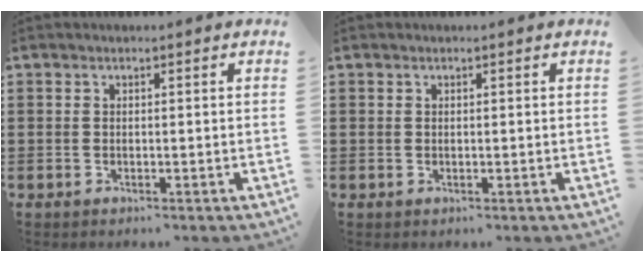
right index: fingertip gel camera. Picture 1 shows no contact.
{"total": 0.0}